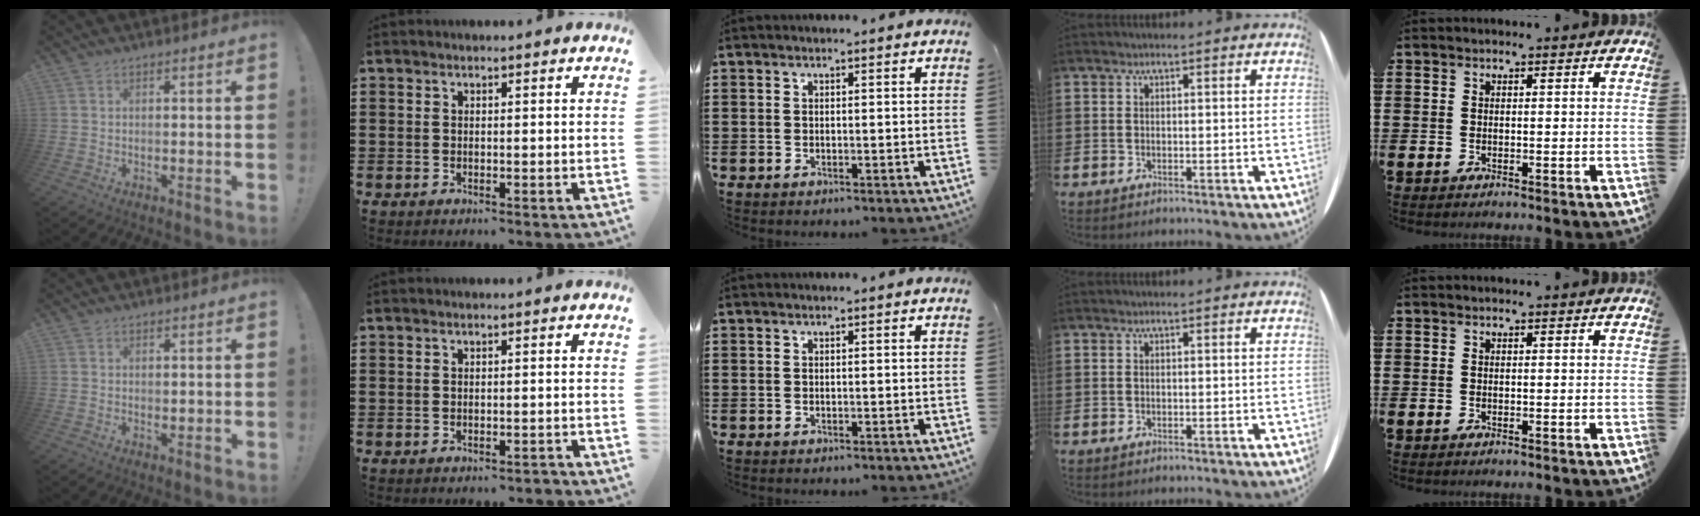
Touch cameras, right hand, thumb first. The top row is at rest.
{"thumb": {"total": 0.7, "force": [0.6, 0.3, 0.1], "torque": [0.000, -0.001, 0.012]}, "index": {"total": 0.9, "force": [-0.8, 0.1, 0.3], "torque": [-0.009, -0.002, -0.016]}}